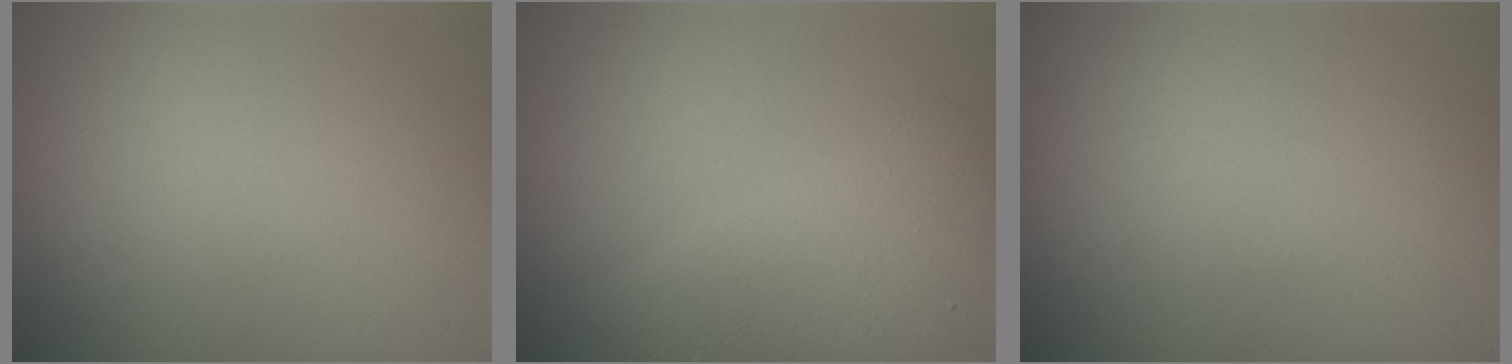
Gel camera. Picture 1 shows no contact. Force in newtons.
{"total": 5.0, "press": 5.0, "slide": 0.3}
{"total": 0.0}